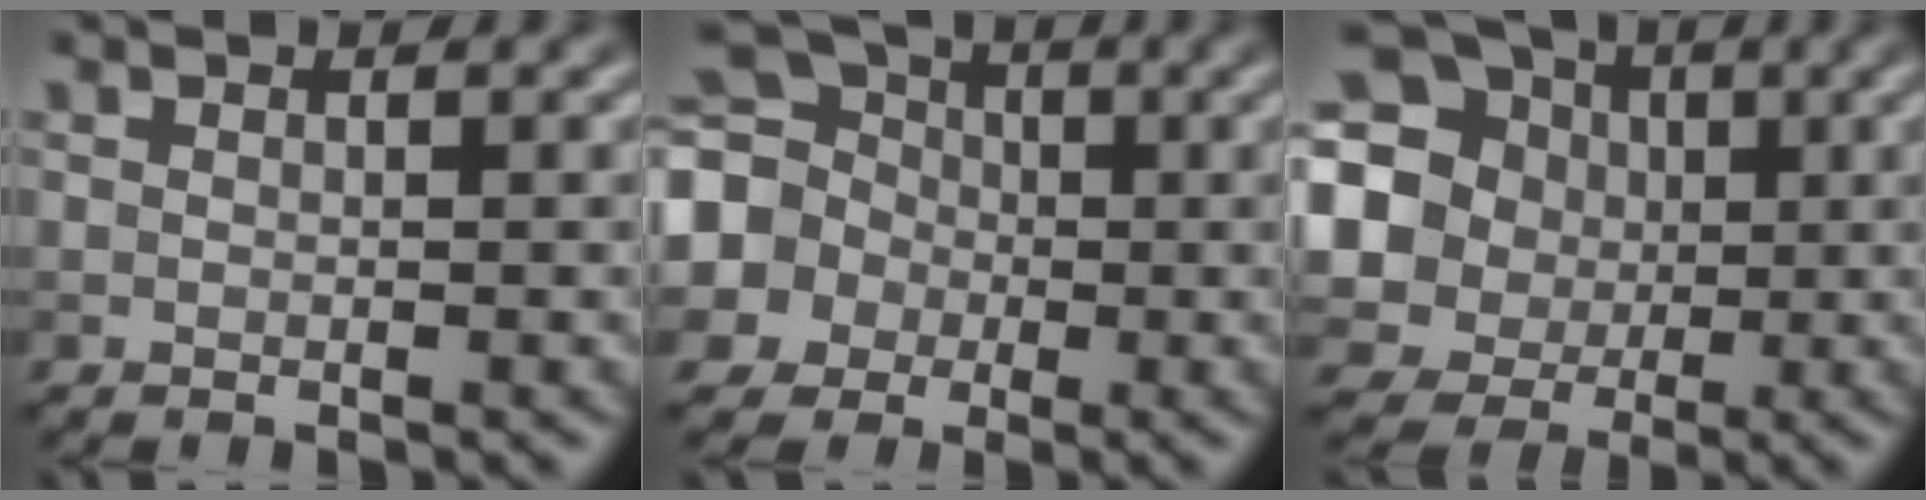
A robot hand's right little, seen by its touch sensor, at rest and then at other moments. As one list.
[{"total": 12.6, "force": [0.2, 11.6, 4.9], "torque": [-0.140, 0.014, -0.034]}, {"total": 17.5, "force": [3.0, 16.2, 6.1], "torque": [-0.179, 0.015, 0.030]}]